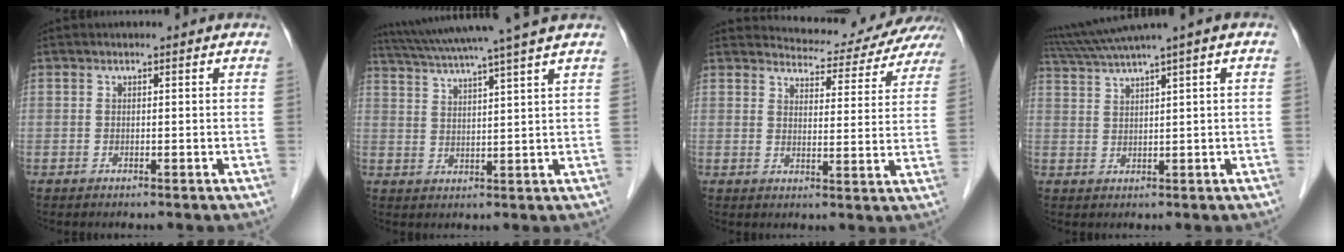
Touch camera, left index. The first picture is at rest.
{"total": 13.4, "force": [11.3, -1.9, 7.1], "torque": [-0.124, 0.007, 0.167]}
{"total": 11.1, "force": [10.9, 1.7, 1.3], "torque": [-0.012, -0.017, 0.120]}
{"total": 6.5, "force": [4.6, -1.5, 4.3], "torque": [-0.086, 0.024, 0.087]}